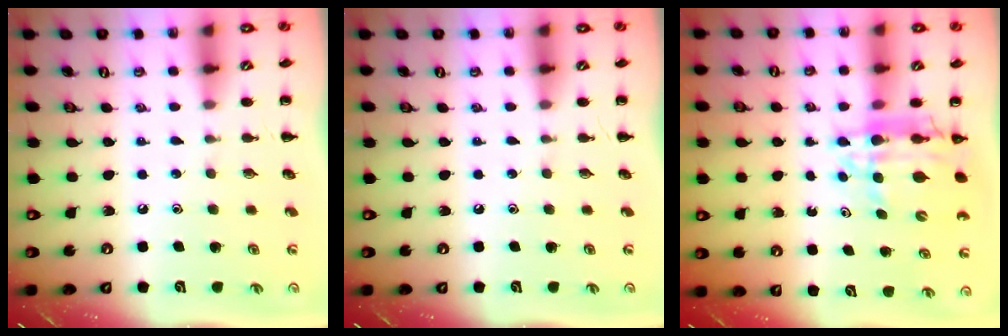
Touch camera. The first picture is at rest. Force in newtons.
{"total": 0.0}
{"total": 10.7, "press": 10.0, "slide": 3.9}